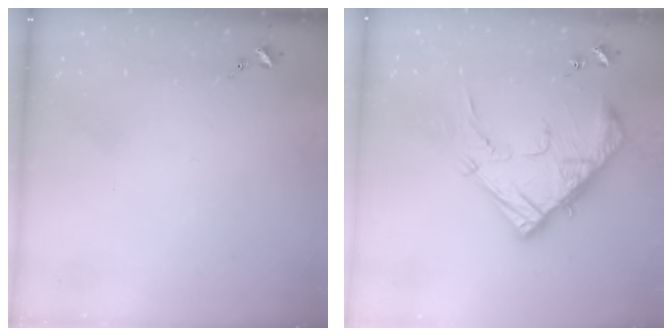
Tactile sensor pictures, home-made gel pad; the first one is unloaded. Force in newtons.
{"total": 15.9, "press": 15.9, "slide": 1.2}